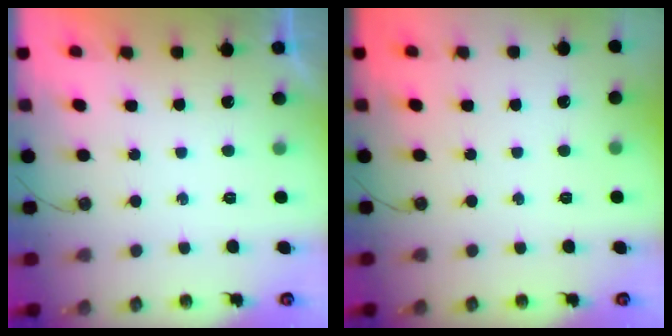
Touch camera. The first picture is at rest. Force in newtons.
{"total": 0.0}